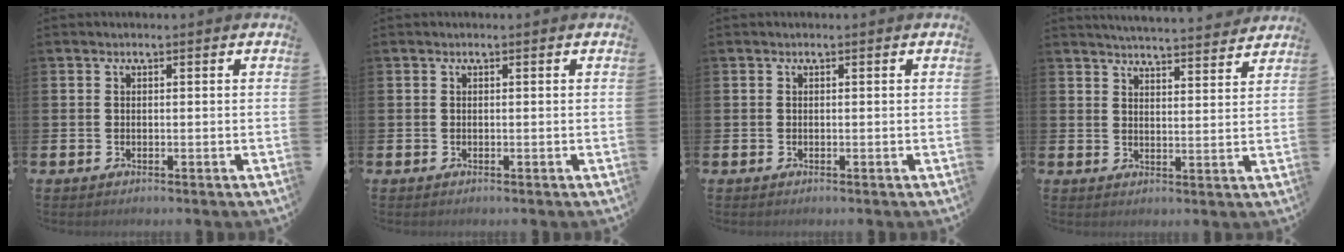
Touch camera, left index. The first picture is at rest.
{"total": 0.0}
{"total": 0.0}
{"total": 5.2, "force": [5.1, 0.0, 0.4], "torque": [-0.013, -0.038, 0.091]}